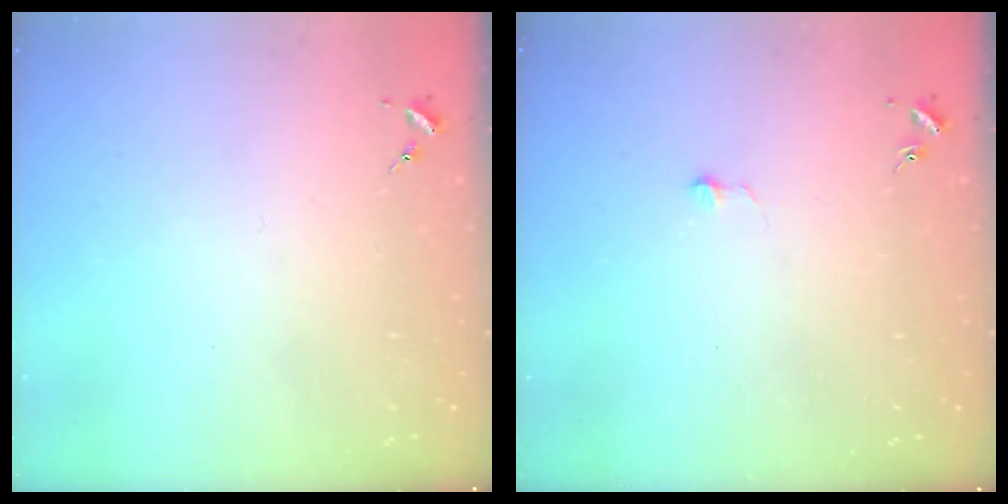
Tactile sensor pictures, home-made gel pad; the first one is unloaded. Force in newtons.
{"total": 3.5, "press": 3.5, "slide": 0.2}